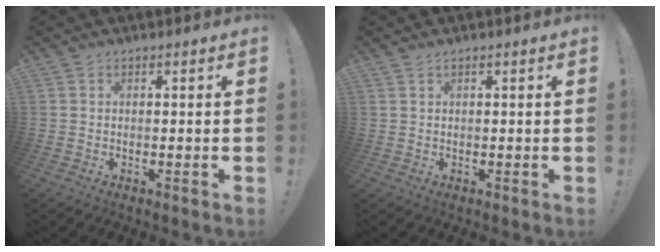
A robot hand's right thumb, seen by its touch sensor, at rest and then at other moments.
{"total": 0.8, "force": [0.7, 0.2, 0.4], "torque": [-0.015, 0.003, 0.014]}